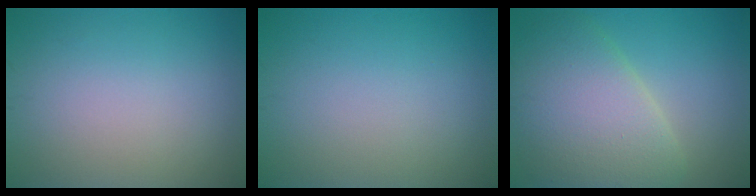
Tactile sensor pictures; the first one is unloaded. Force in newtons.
{"total": 0.0}
{"total": 8.4, "press": 8.4, "slide": 0.3}